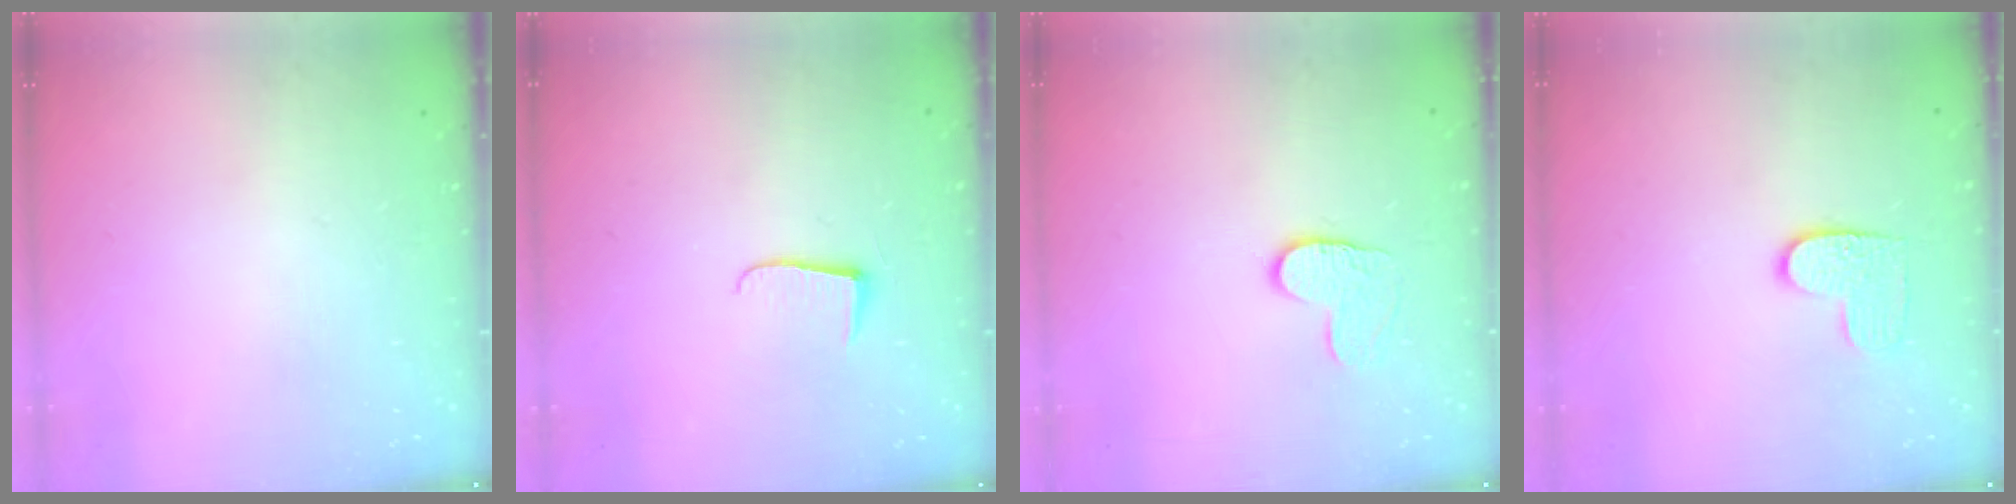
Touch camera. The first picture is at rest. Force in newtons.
{"total": 5.1, "press": 5.0, "slide": 0.6}
{"total": 6.9, "press": 6.8, "slide": 0.5}
{"total": 6.4, "press": 6.4, "slide": 0.3}